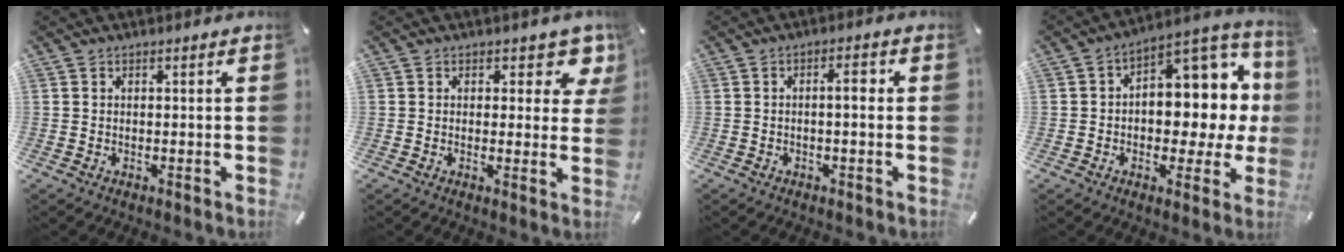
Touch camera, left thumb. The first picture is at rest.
{"total": 6.3, "force": [3.4, 3.7, 3.8], "torque": [-0.019, -0.023, 0.049]}
{"total": 4.0, "force": [0.1, 1.2, 3.8], "torque": [-0.066, 0.009, -0.005]}
{"total": 11.6, "force": [2.0, 8.0, 8.2], "torque": [-0.084, -0.040, 0.036]}